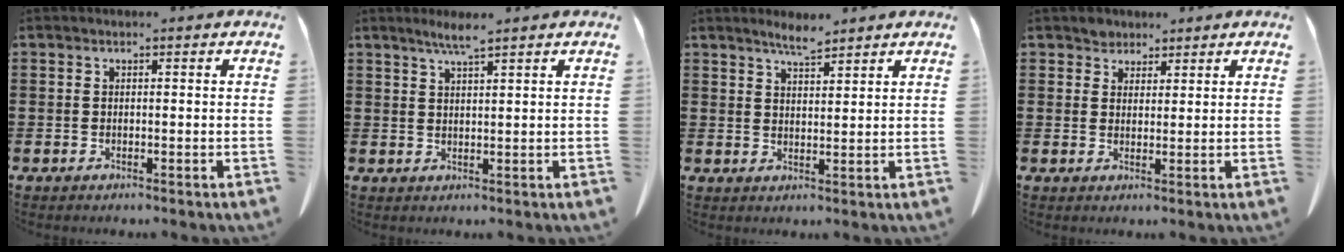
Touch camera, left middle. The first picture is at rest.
{"total": 3.3, "force": [2.5, 0.0, 2.1], "torque": [-0.046, -0.002, 0.045]}
{"total": 3.7, "force": [3.4, 0.3, 1.4], "torque": [-0.036, -0.008, 0.062]}
{"total": 2.4, "force": [2.1, 1.3, 0.1], "torque": [-0.010, 0.006, 0.042]}